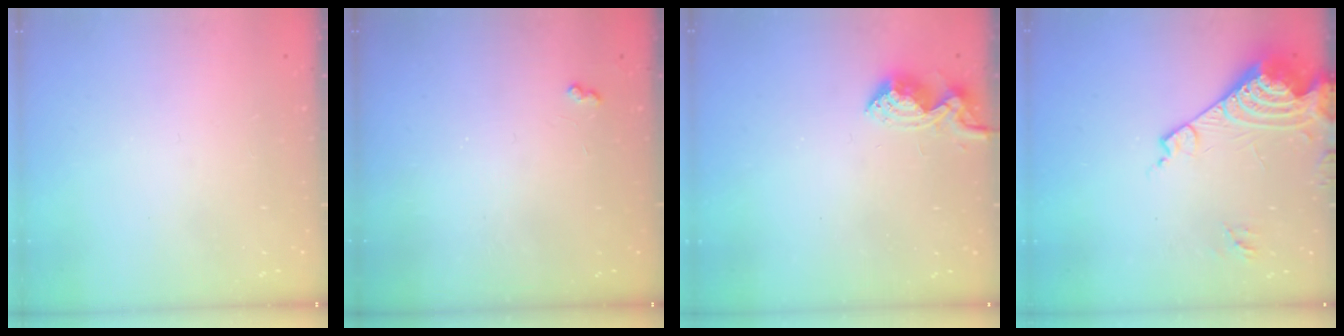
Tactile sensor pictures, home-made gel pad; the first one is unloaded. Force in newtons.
{"total": 2.9, "press": 2.9, "slide": 0.5}
{"total": 9.1, "press": 9.1, "slide": 0.3}
{"total": 17.3, "press": 17.1, "slide": 2.2}